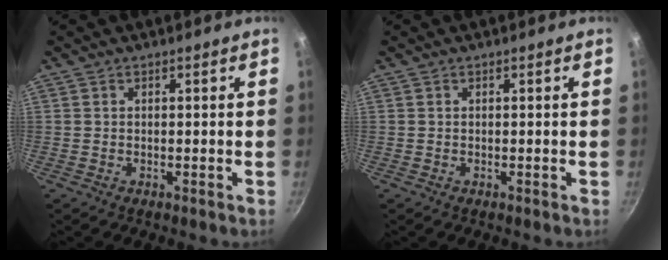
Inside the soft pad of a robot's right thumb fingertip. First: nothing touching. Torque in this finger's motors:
{"motor_torque": [-0.11, 0.10, -0.06, -0.05, 0.02]}